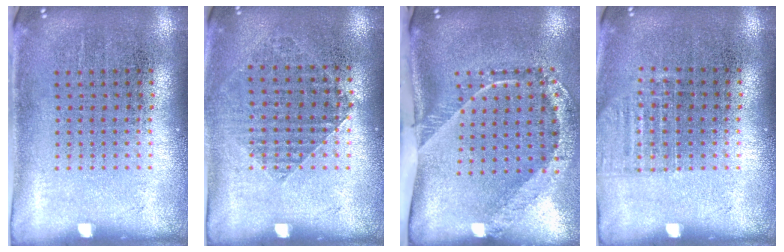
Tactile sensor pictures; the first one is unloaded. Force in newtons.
{"total": 0.9, "press": 0.9, "slide": 0.1}
{"total": 2.5, "press": 1.6, "slide": 1.8}
{"total": 0.9, "press": 0.8, "slide": 0.3}